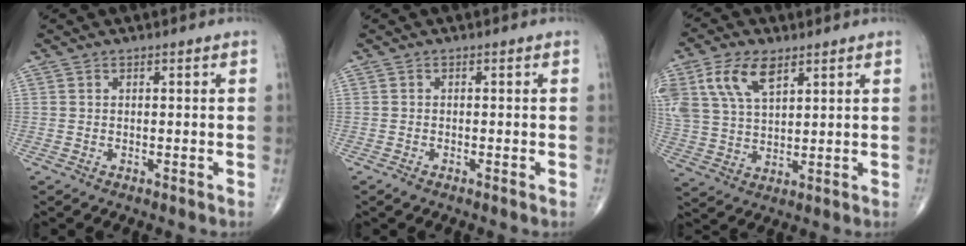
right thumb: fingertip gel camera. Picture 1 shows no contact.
{"total": 0.8, "force": [-0.5, 0.1, 0.6], "torque": [-0.017, -0.003, -0.014]}
{"total": 11.3, "force": [5.5, 6.0, 7.8], "torque": [-0.157, -0.007, 0.112]}